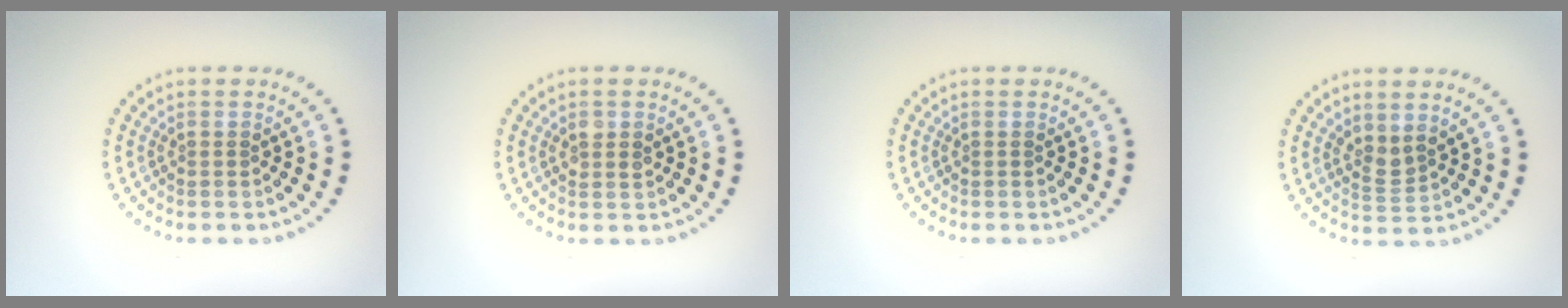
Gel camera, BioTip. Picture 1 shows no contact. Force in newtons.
{"total": 1.3, "press": 1.2, "slide": 0.3}
{"total": 0.0}
{"total": 1.8, "press": 1.4, "slide": 1.2}